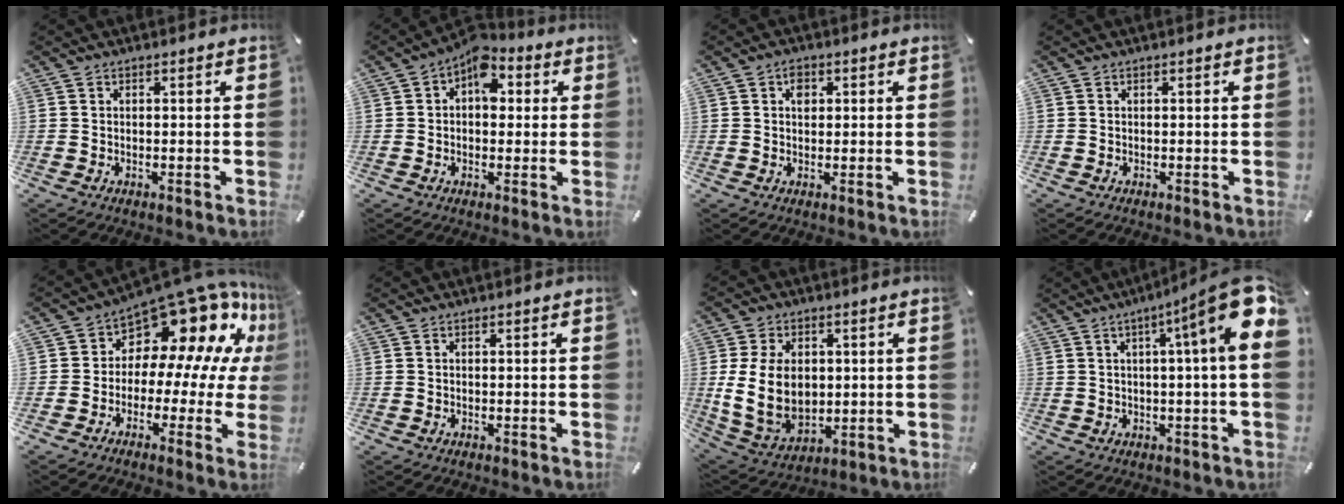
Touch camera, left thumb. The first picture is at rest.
{"total": 8.2, "force": [2.9, 5.6, 5.2], "torque": [-0.069, -0.013, 0.047]}
{"total": 2.6, "force": [0.7, 2.0, 1.5], "torque": [-0.018, 0.000, 0.008]}
{"total": 0.0}
{"total": 16.9, "force": [11.2, 8.9, 9.0], "torque": [-0.138, -0.102, 0.193]}
{"total": 0.0}
{"total": 14.3, "force": [1.4, 10.6, 9.4], "torque": [-0.198, 0.000, 0.027]}
{"total": 15.8, "force": [5.1, 0.6, 14.9], "torque": [-0.215, -0.044, 0.063]}